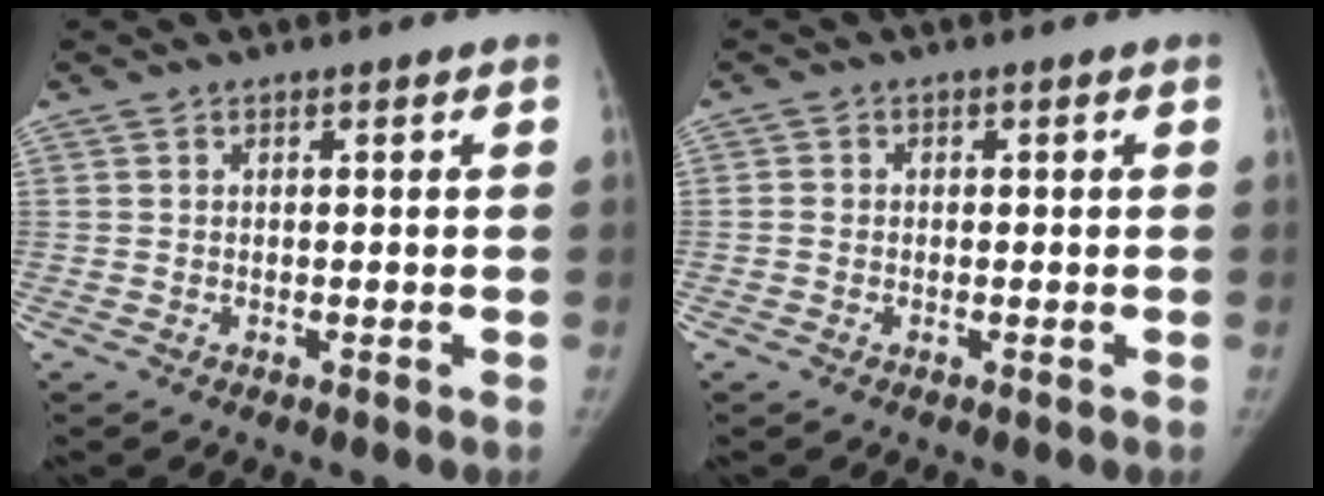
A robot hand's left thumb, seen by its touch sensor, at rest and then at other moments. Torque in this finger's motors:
{"motor_torque": [-0.18, -0.26, -0.28, -0.31, -0.02]}